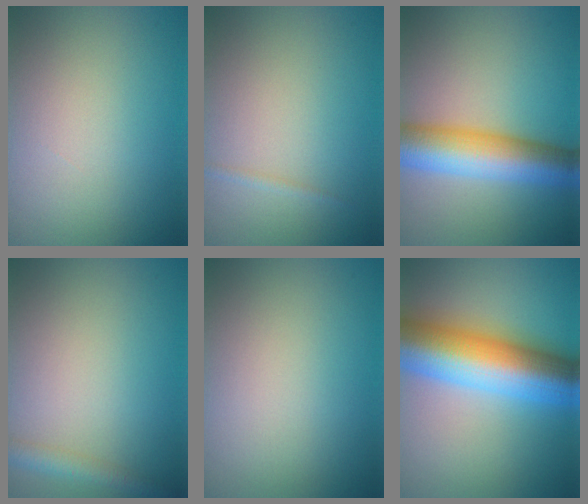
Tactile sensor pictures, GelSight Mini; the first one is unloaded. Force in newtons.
{"total": 0.6, "press": 0.6, "slide": 0.0}
{"total": 9.1, "press": 9.1, "slide": 0.2}
{"total": 2.2, "press": 2.2, "slide": 0.1}
{"total": 0.0}
{"total": 13.1, "press": 13.1, "slide": 0.1}